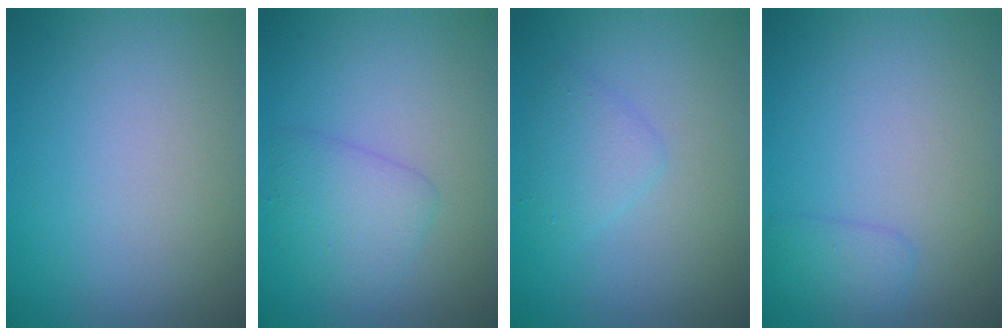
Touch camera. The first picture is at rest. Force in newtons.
{"total": 2.6, "press": 2.6, "slide": 0.1}
{"total": 1.8, "press": 1.8, "slide": 0.1}
{"total": 1.6, "press": 1.6, "slide": 0.1}